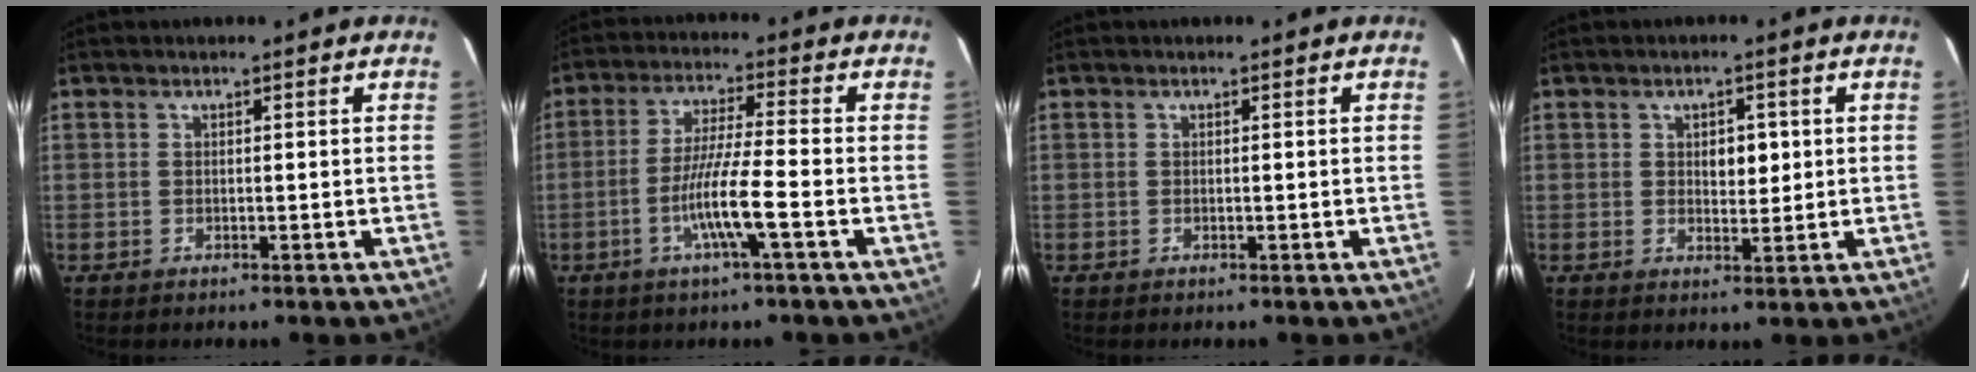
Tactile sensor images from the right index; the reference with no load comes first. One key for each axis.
{"total": 8.0, "fx": -2.9, "fy": -0.5, "fz": 7.5, "tx": -0.143, "ty": -0.005, "tz": -0.057}
{"total": 0.0}
{"total": 3.1, "fx": 0.8, "fy": 1.6, "fz": 2.6, "tx": -0.038, "ty": -0.002, "tz": 0.014}